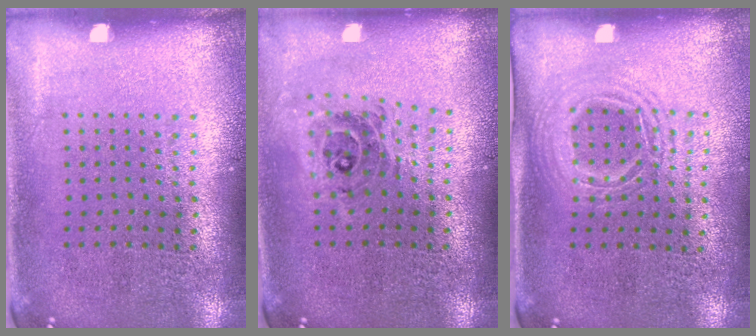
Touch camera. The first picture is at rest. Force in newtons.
{"total": 0.7, "press": 0.6, "slide": 0.1}
{"total": 1.5, "press": 1.3, "slide": 0.8}